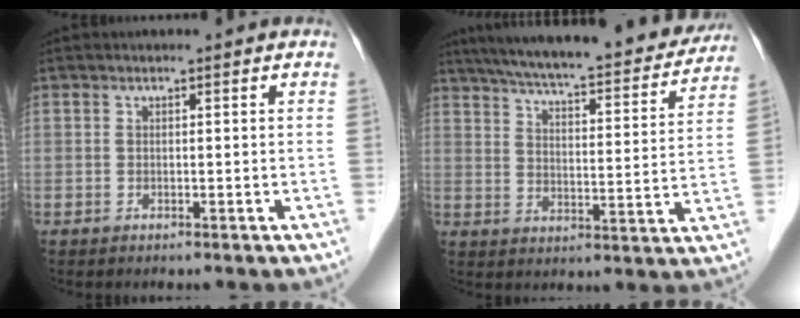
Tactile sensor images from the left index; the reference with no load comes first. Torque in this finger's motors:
{"motor_torque": [0.23, -0.36, 0.75, 0.09]}